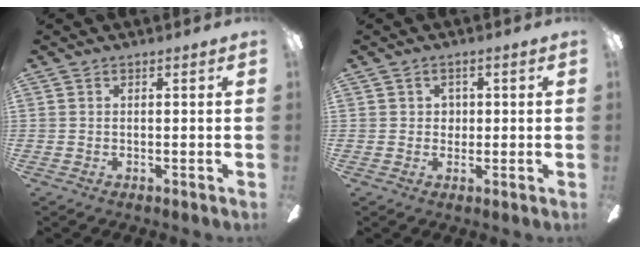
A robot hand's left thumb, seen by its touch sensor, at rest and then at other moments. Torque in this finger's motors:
{"motor_torque": [0.02, 0.09, -0.15, 0.05, 0.02]}